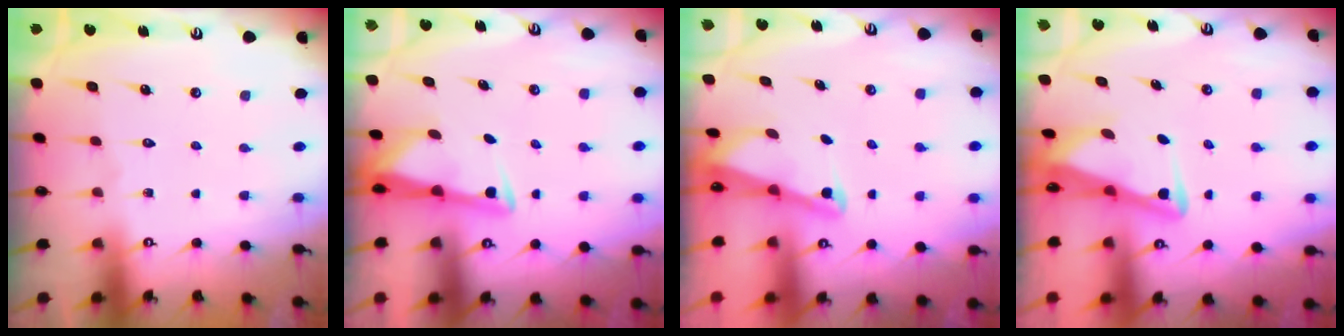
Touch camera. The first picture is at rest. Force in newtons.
{"total": 3.2, "press": 3.1, "slide": 0.4}
{"total": 2.2, "press": 2.2, "slide": 0.3}
{"total": 4.6, "press": 4.5, "slide": 0.8}